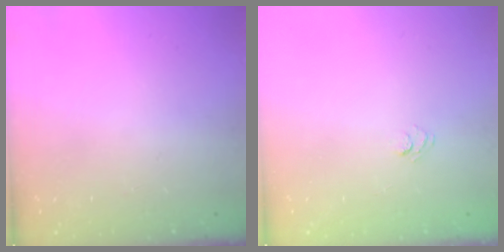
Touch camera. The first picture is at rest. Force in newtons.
{"total": 4.2, "press": 4.0, "slide": 1.2}